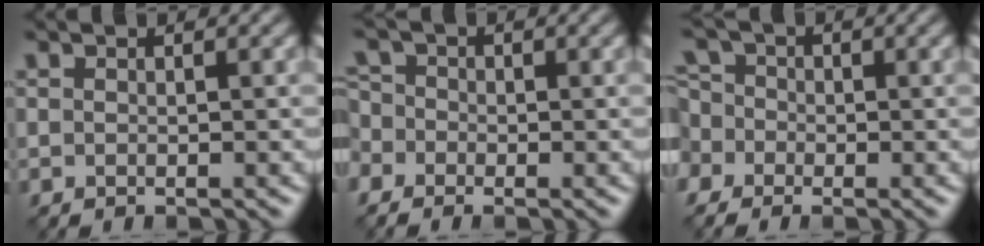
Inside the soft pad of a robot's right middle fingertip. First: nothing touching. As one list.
[{"total": 4.5, "force": [-1.8, 3.3, 2.4], "torque": [-0.048, 0.016, -0.042]}, {"total": 6.0, "force": [-0.8, 5.0, 3.2], "torque": [-0.058, 0.021, -0.046]}]